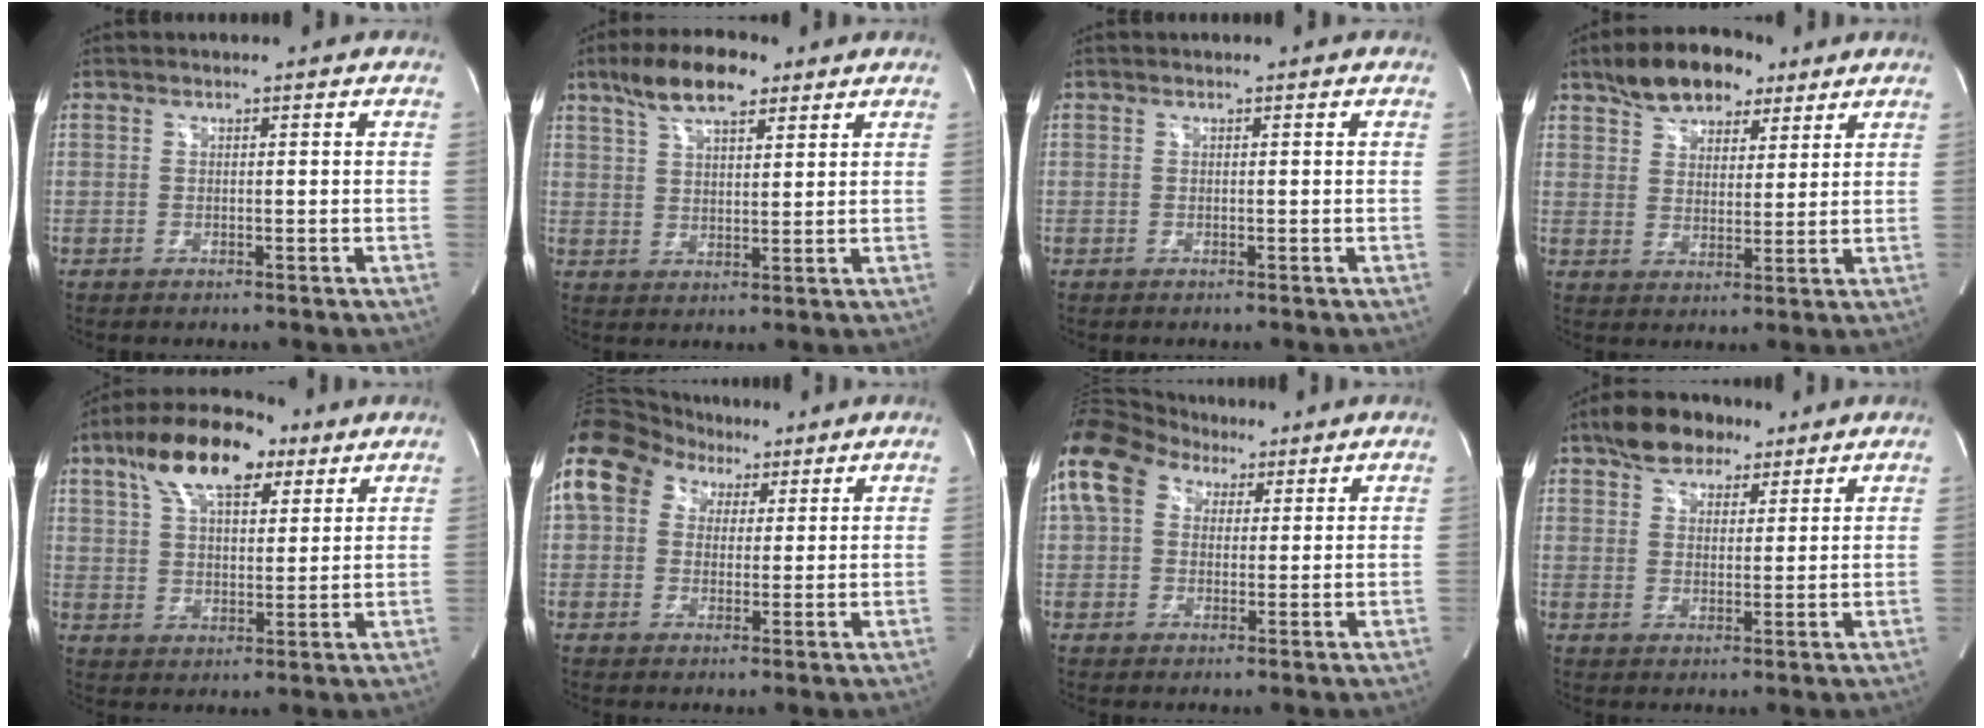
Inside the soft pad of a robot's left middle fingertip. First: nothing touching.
{"total": 9.2, "force": [6.2, 3.0, 6.1], "torque": [-0.115, 0.017, 0.111]}
{"total": 0.0}
{"total": 10.8, "force": [7.4, 5.5, 5.5], "torque": [-0.086, 0.023, 0.125]}
{"total": 13.9, "force": [8.0, 5.8, 9.8], "torque": [-0.178, 0.035, 0.140]}
{"total": 14.6, "force": [7.0, 10.7, 7.0], "torque": [-0.174, 0.072, 0.125]}
{"total": 12.5, "force": [6.2, 8.5, 6.7], "torque": [-0.159, 0.062, 0.113]}
{"total": 8.5, "force": [6.0, 4.5, 3.9], "torque": [-0.066, 0.022, 0.103]}